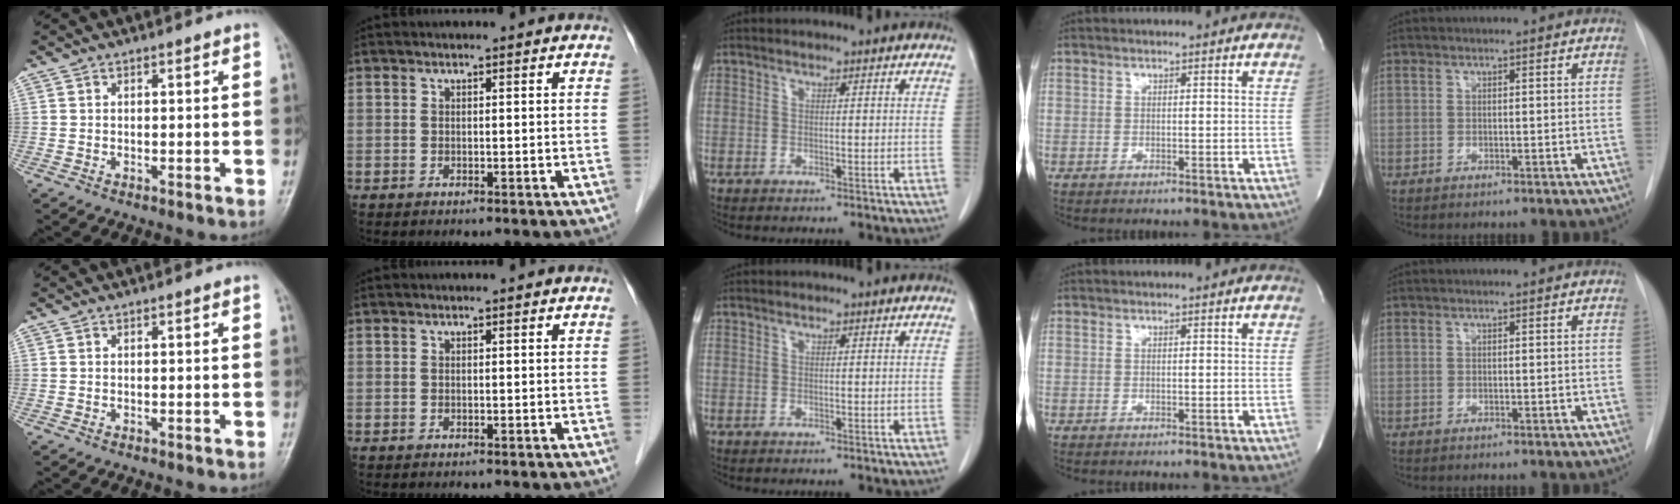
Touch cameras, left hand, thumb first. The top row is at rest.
{}